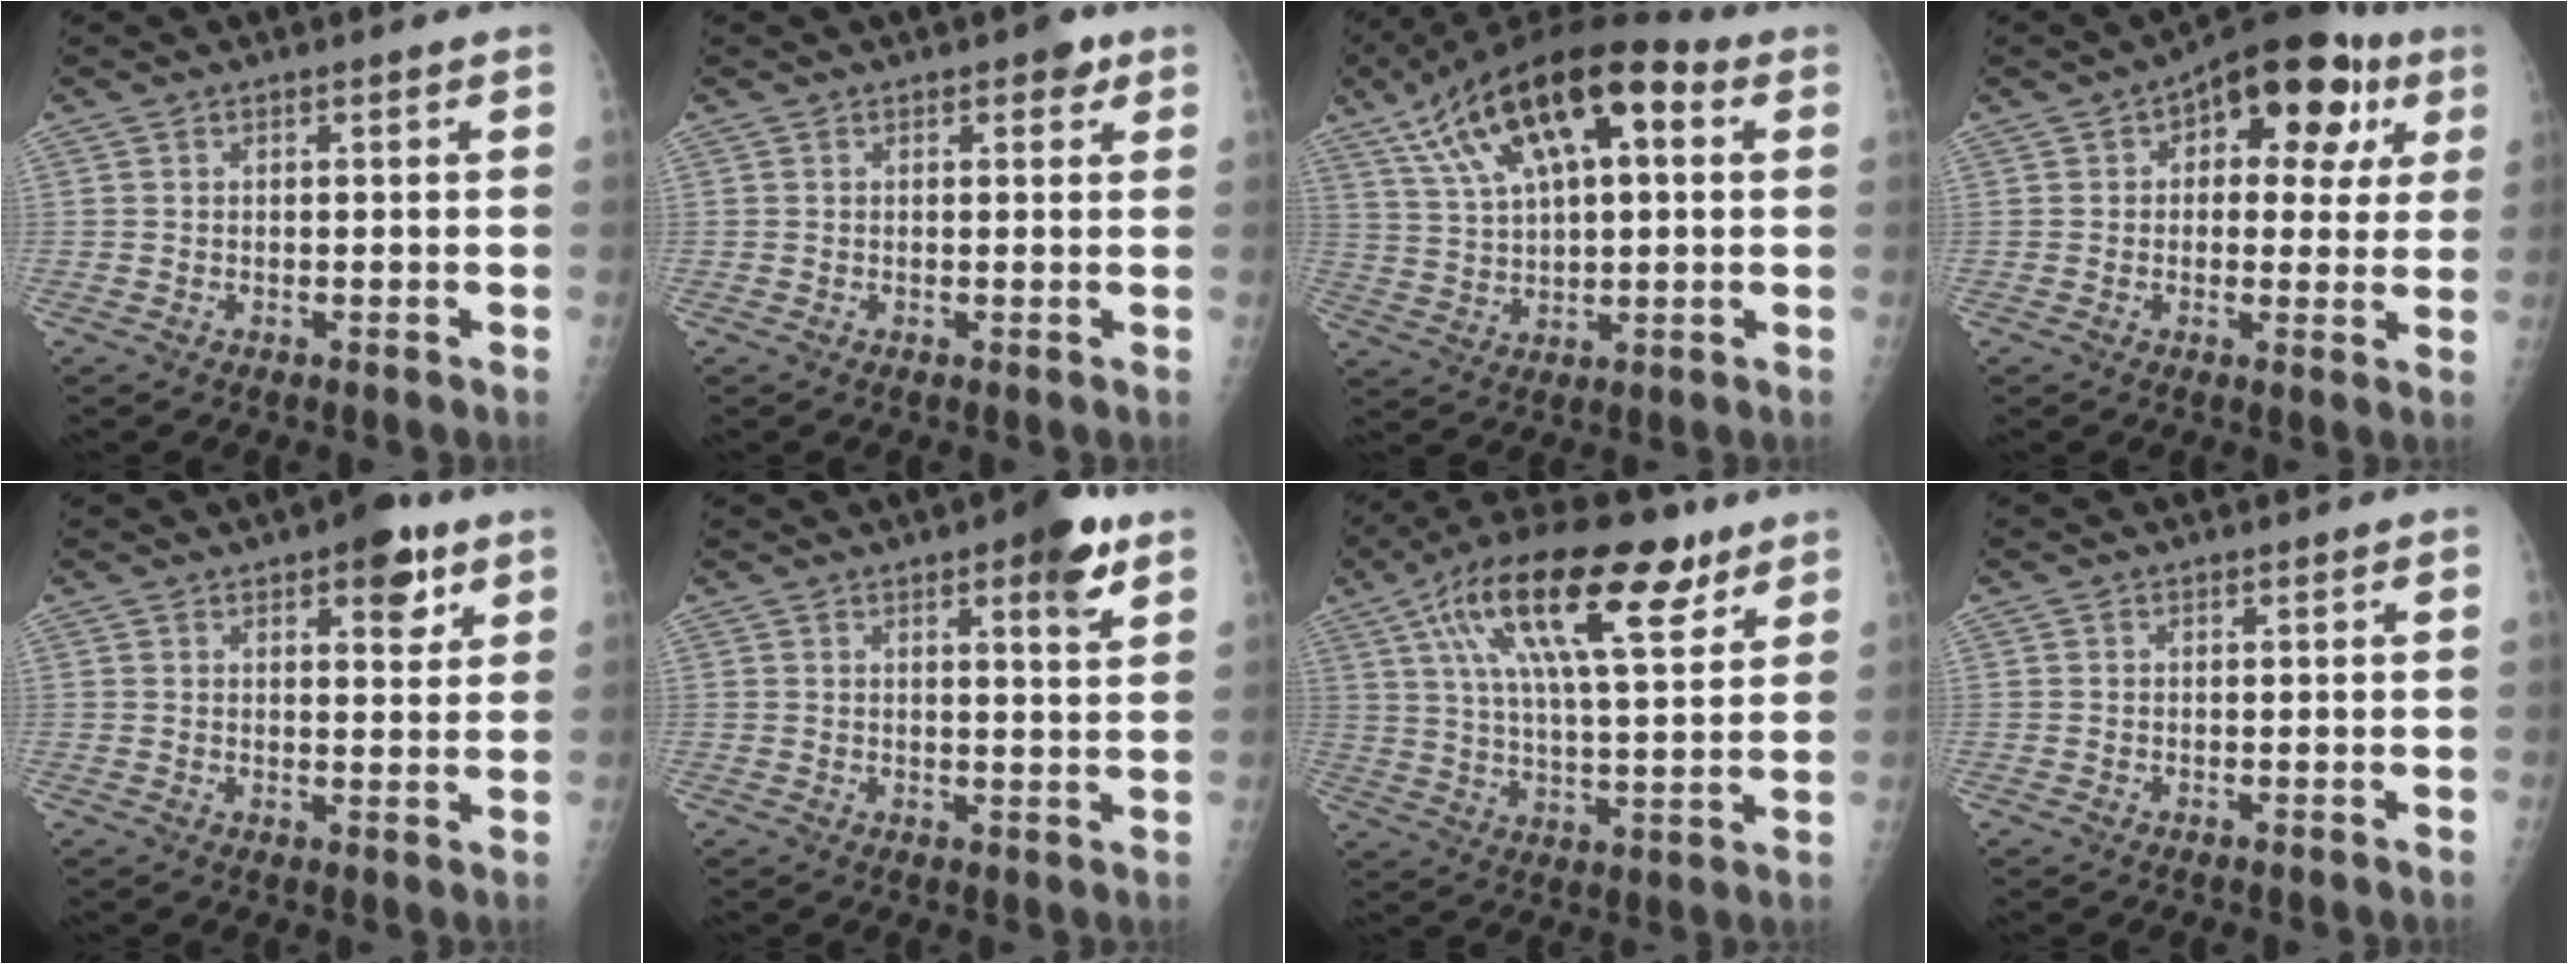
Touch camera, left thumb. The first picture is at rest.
{"total": 2.3, "force": [1.2, 1.3, 1.5], "torque": [-0.006, -0.001, 0.010]}
{"total": 20.7, "force": [8.1, 9.2, 16.6], "torque": [-0.273, 0.011, 0.135]}
{"total": 15.7, "force": [5.6, 8.8, 11.7], "torque": [-0.097, 0.012, 0.065]}
{"total": 7.0, "force": [3.9, 3.0, 5.0], "torque": [-0.041, -0.016, 0.045]}
{"total": 6.9, "force": [3.8, 1.7, 5.5], "torque": [-0.066, -0.017, 0.046]}
{"total": 21.3, "force": [10.5, 7.6, 16.8], "torque": [-0.273, -0.009, 0.173]}
{"total": 0.0}